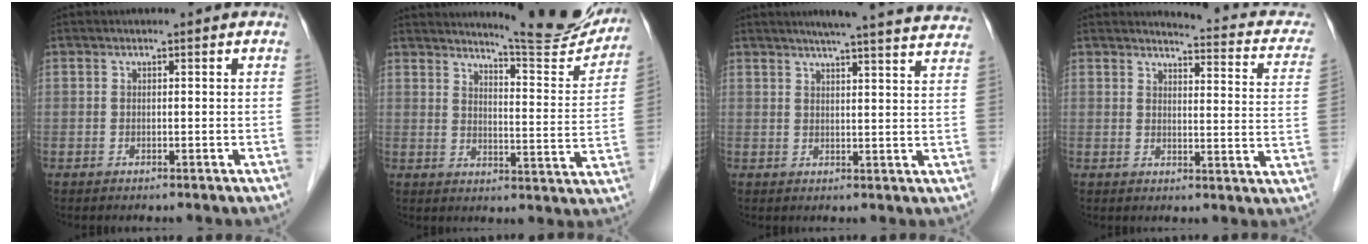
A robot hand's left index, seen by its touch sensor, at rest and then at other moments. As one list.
[{"total": 14.1, "force": [13.5, 0.2, 3.9], "torque": [-0.051, -0.062, 0.164]}, {"total": 18.7, "force": [17.2, 0.1, 7.4], "torque": [-0.098, -0.017, 0.200]}, {"total": 10.8, "force": [9.8, 2.2, 3.8], "torque": [-0.031, -0.027, 0.086]}]